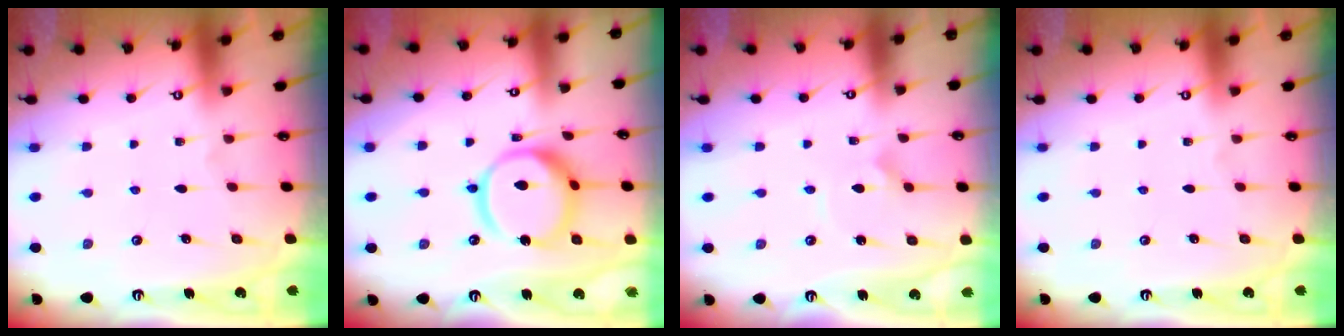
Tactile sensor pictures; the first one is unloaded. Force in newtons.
{"total": 15.1, "press": 15.0, "slide": 1.9}
{"total": 2.9, "press": 2.9, "slide": 0.0}
{"total": 0.0}